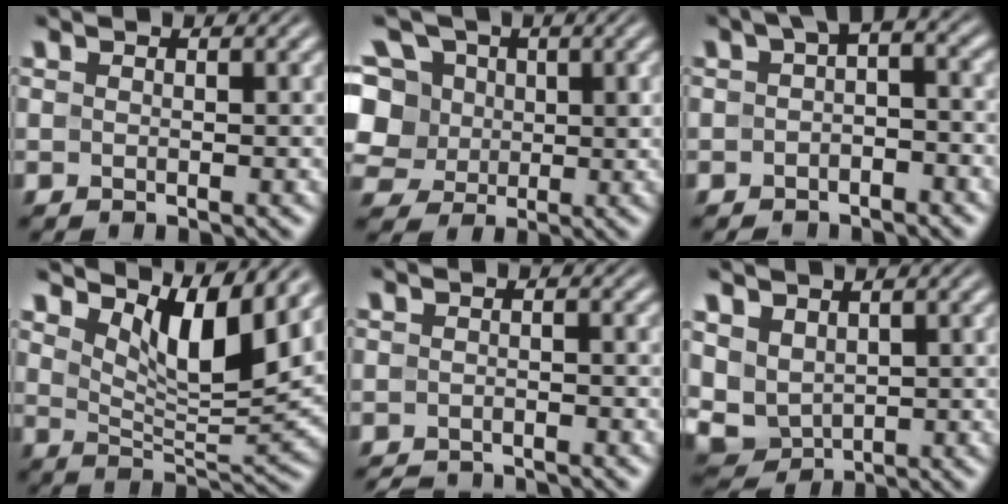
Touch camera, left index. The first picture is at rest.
{"total": 10.8, "force": [3.4, 8.9, 5.1], "torque": [-0.123, 0.032, 0.043]}
{"total": 3.2, "force": [-0.7, 1.7, 2.6], "torque": [-0.029, 0.011, -0.022]}
{"total": 6.8, "force": [3.9, 2.0, 5.2], "torque": [-0.088, -0.015, 0.067]}
{"total": 3.6, "force": [-3.5, 0.5, 0.9], "torque": [-0.013, -0.010, -0.057]}
{"total": 4.1, "force": [1.4, 3.0, 2.3], "torque": [-0.061, -0.006, 0.032]}